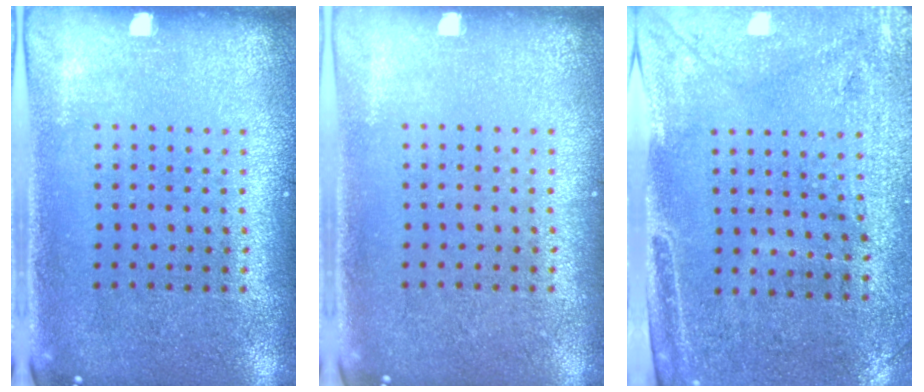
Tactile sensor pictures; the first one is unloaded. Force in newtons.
{"total": 0.0}
{"total": 2.9, "press": 2.5, "slide": 1.5}